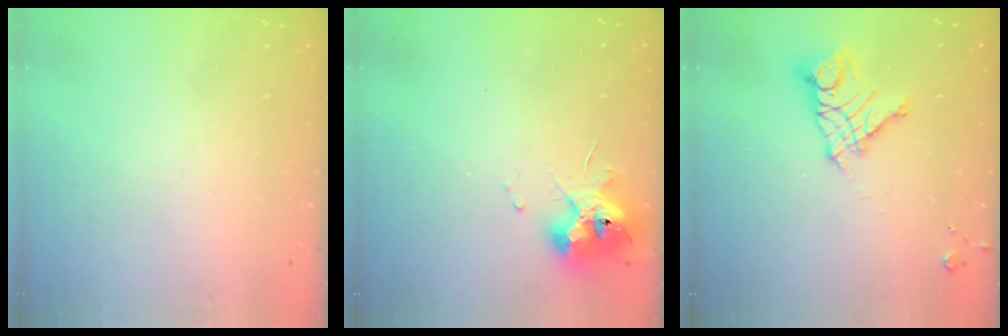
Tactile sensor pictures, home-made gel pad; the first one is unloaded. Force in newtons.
{"total": 11.7, "press": 11.7, "slide": 0.9}
{"total": 12.0, "press": 11.9, "slide": 1.2}